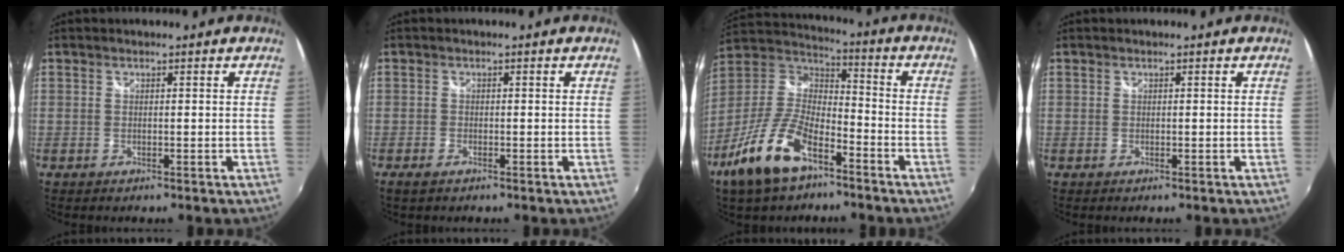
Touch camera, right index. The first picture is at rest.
{"total": 1.6, "force": [-1.2, 0.6, 0.9], "torque": [-0.021, -0.005, -0.024]}
{"total": 17.1, "force": [-9.9, 7.4, 11.9], "torque": [-0.256, -0.017, -0.190]}
{"total": 0.0}